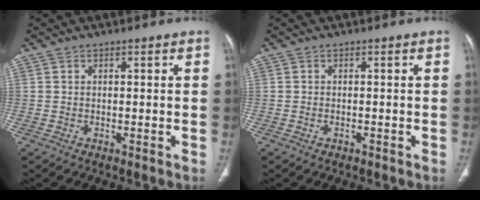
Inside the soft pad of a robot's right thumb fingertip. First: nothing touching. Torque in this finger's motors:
{"motor_torque": [-0.42, -0.12, -0.15, 0.14, 0.04]}